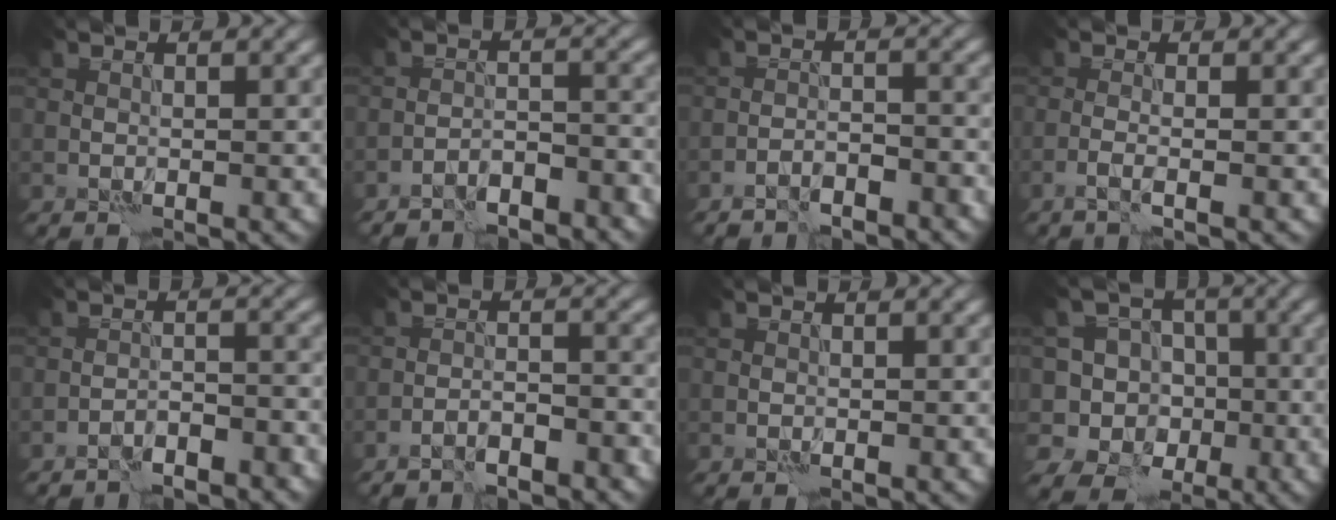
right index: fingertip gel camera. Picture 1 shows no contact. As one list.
[{"total": 4.8, "force": [-4.2, 1.2, 1.8], "torque": [-0.024, 0.000, -0.071]}, {"total": 3.1, "force": [-2.7, 0.7, 1.2], "torque": [-0.015, 0.004, -0.048]}, {"total": 1.2, "force": [-0.6, 0.0, 1.0], "torque": [-0.019, -0.001, -0.021]}, {"total": 3.4, "force": [-3.0, 0.7, 1.4], "torque": [-0.016, 0.006, -0.052]}, {"total": 3.4, "force": [-2.9, 0.7, 1.5], "torque": [-0.021, 0.004, -0.050]}, {"total": 0.0}, {"total": 9.0, "force": [-1.2, 8.6, 2.3], "torque": [-0.047, 0.031, -0.053]}]